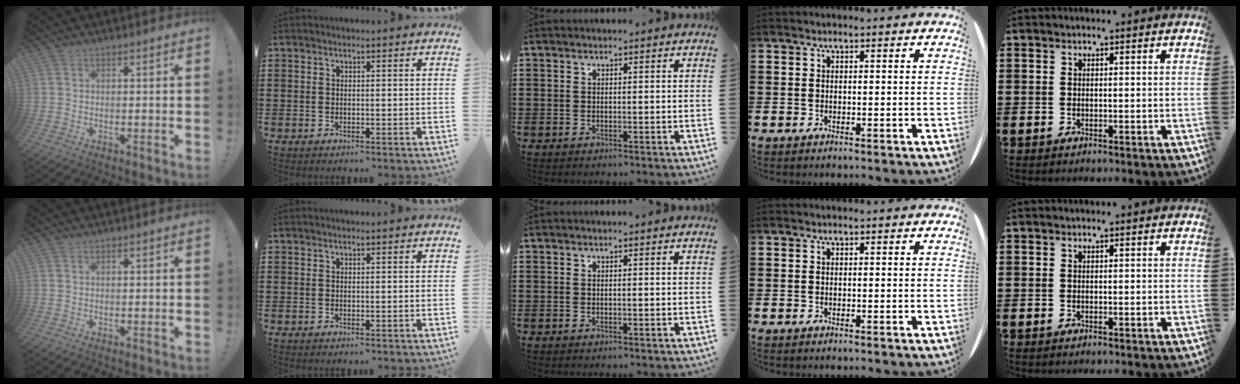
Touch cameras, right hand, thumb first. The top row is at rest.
{}